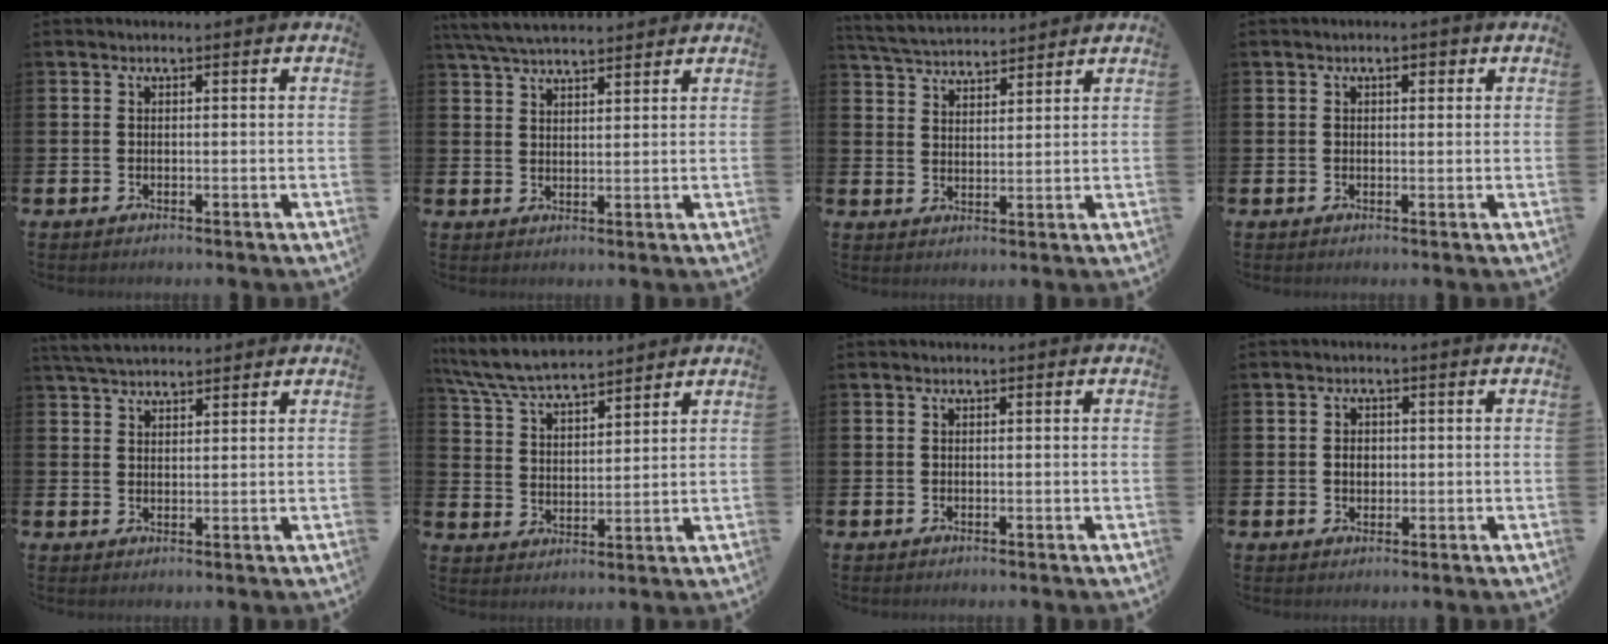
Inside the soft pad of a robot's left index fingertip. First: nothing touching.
{"total": 5.1, "force": [4.8, 0.8, 1.5], "torque": [-0.047, -0.013, 0.090]}
{"total": 4.5, "force": [4.4, 0.6, 0.3], "torque": [-0.028, -0.021, 0.081]}
{"total": 1.8, "force": [0.9, 0.8, 1.4], "torque": [-0.011, 0.001, 0.010]}
{"total": 3.9, "force": [3.7, 0.8, 0.9], "torque": [-0.025, -0.012, 0.070]}
{"total": 7.1, "force": [6.8, 1.0, 2.0], "torque": [-0.068, -0.031, 0.124]}
{"total": 0.0}
{"total": 1.9, "force": [0.0, 1.5, 1.2], "torque": [-0.006, 0.001, -0.005]}